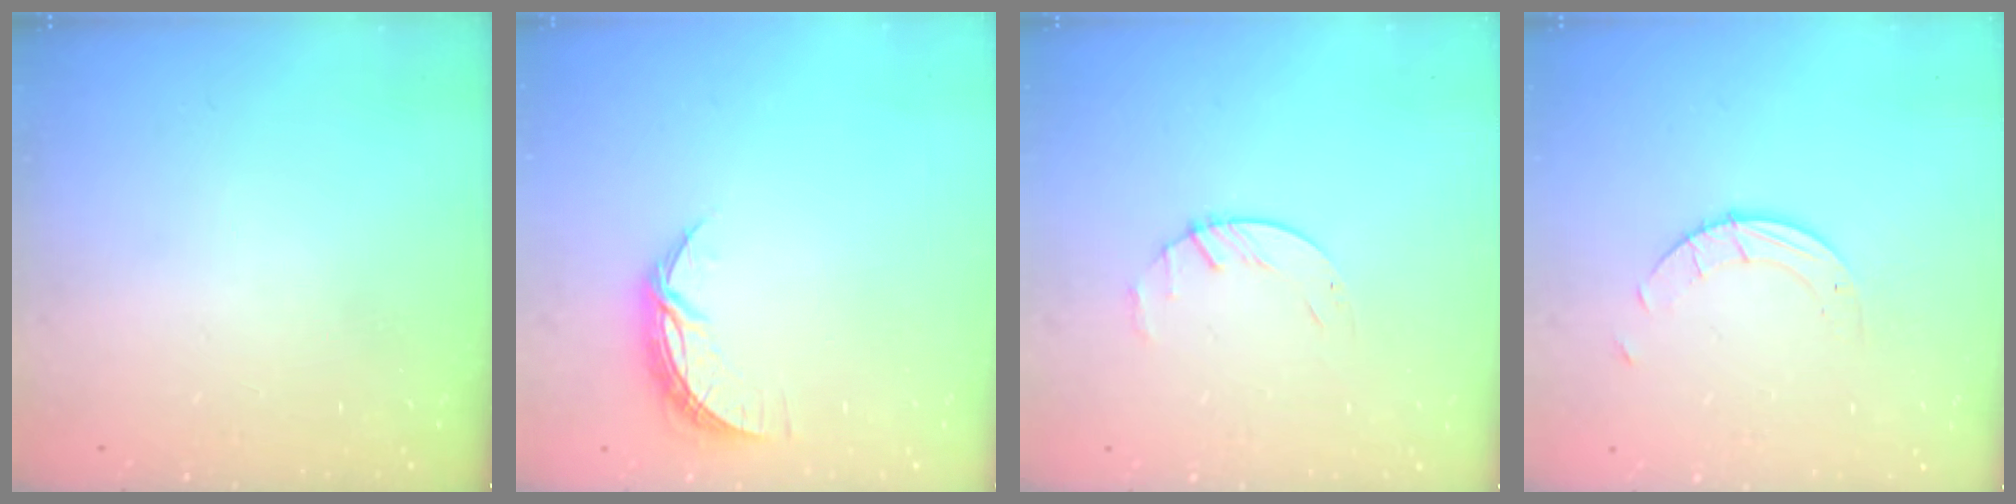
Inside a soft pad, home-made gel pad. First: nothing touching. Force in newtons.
{"total": 7.2, "press": 7.2, "slide": 0.4}
{"total": 2.2, "press": 2.2, "slide": 0.4}
{"total": 3.1, "press": 3.1, "slide": 0.2}